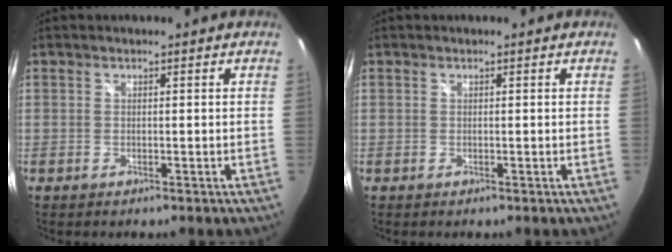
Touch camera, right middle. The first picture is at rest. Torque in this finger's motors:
{"motor_torque": [0.00, 0.00, 0.00, 0.01]}